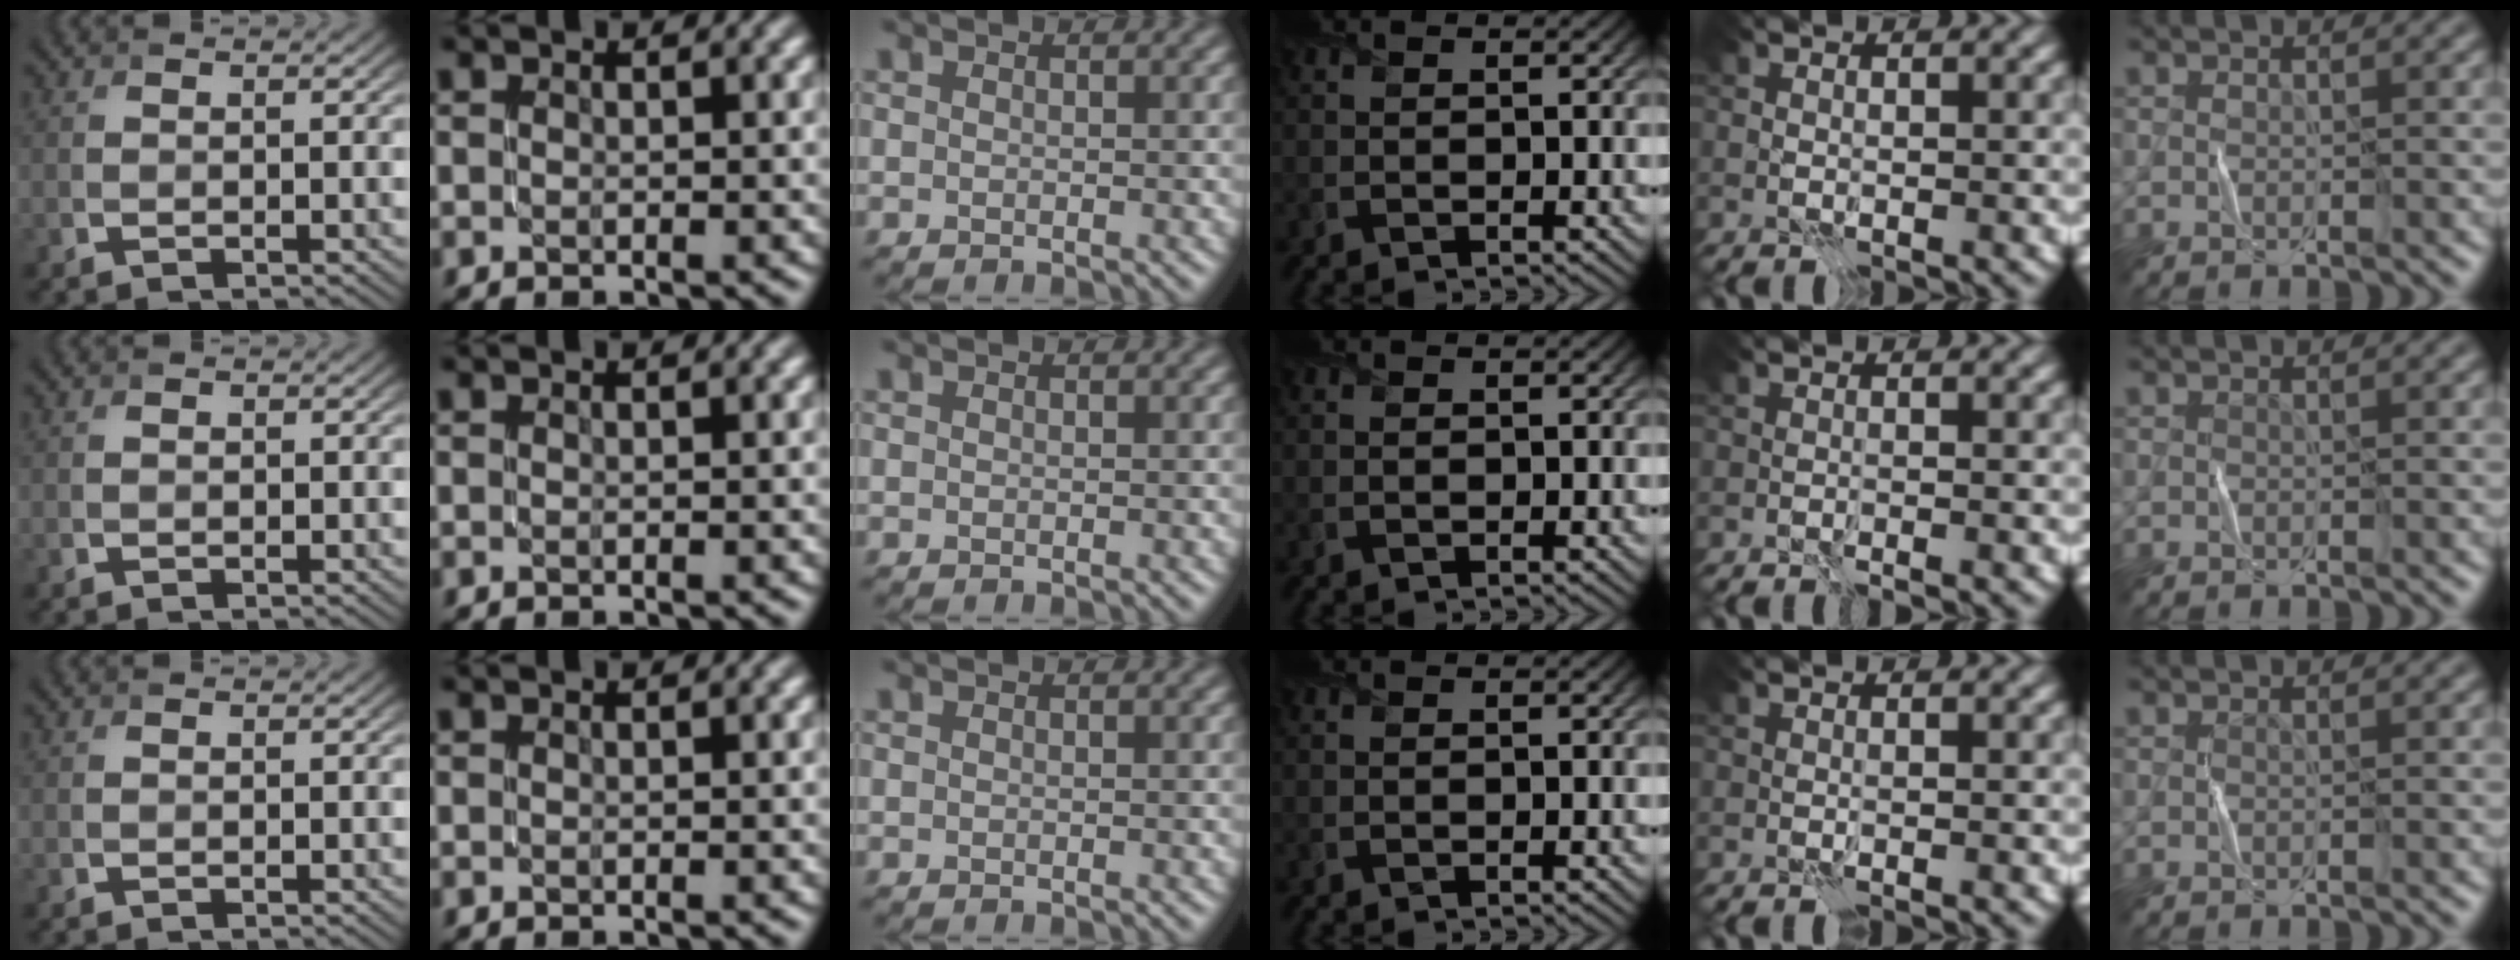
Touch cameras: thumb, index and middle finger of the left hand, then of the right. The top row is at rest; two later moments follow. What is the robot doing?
{"motion": "fold", "object": "scarf"}